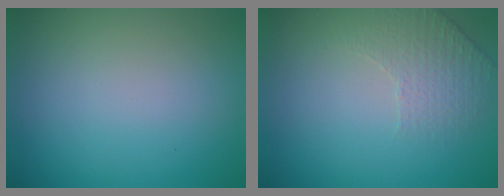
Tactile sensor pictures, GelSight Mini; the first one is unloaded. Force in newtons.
{"total": 1.7, "press": 1.3, "slide": 1.1}